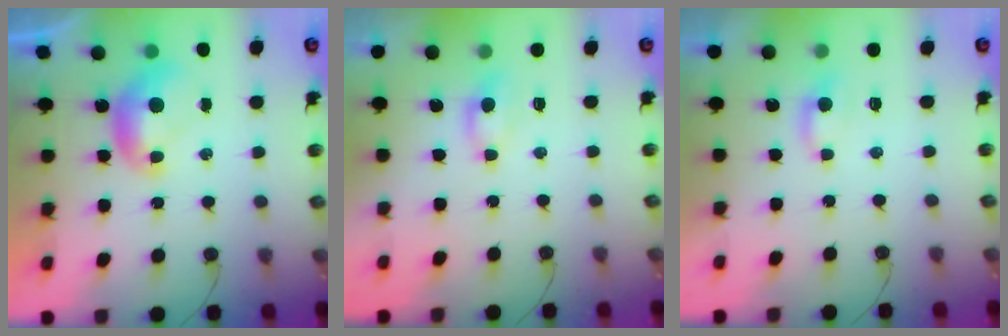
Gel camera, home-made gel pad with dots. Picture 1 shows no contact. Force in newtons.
{"total": 0.5, "press": 0.3, "slide": 0.5}
{"total": 1.6, "press": 1.5, "slide": 0.4}